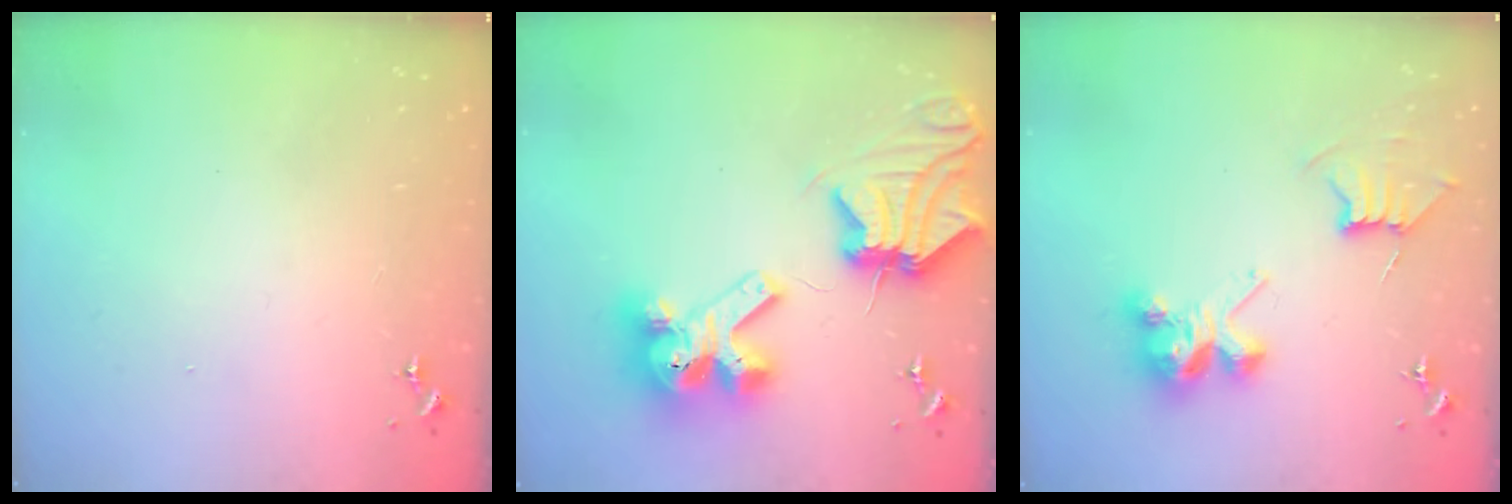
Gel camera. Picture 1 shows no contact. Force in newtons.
{"total": 15.9, "press": 15.8, "slide": 1.7}
{"total": 9.3, "press": 9.3, "slide": 0.8}